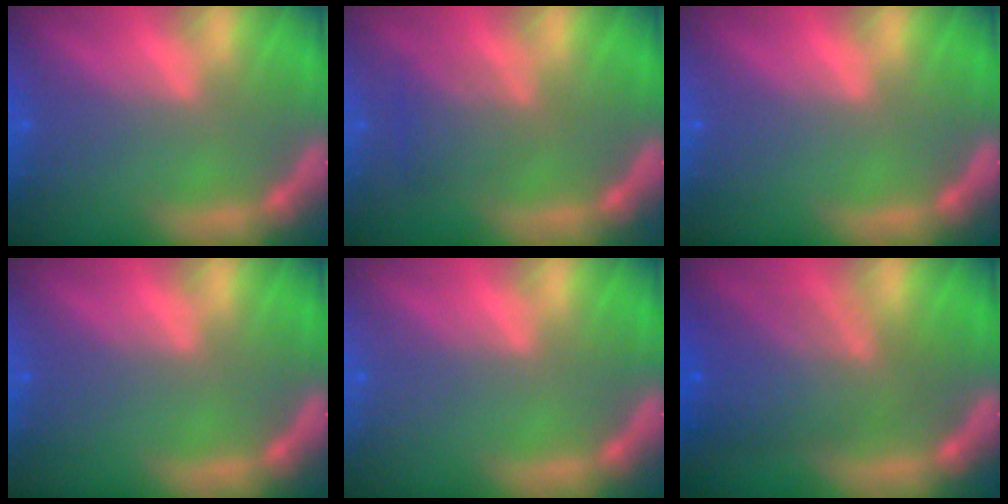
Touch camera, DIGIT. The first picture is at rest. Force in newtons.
{"total": 3.0}
{"total": 0.0}
{"total": 0.0}
{"total": 0.0}
{"total": 7.0}